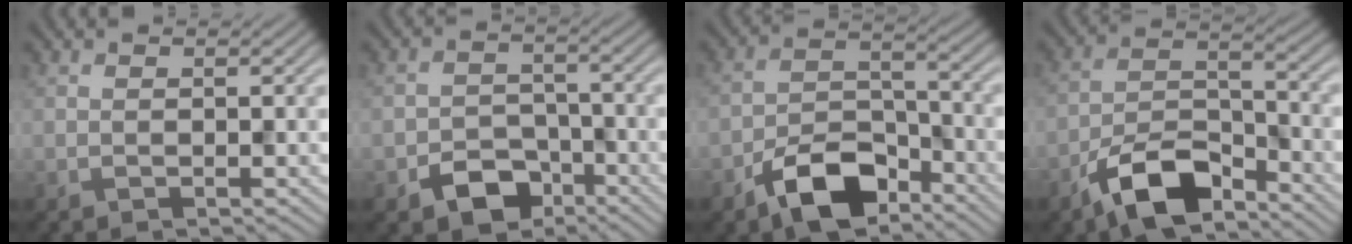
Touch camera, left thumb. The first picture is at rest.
{"total": 6.3, "force": [-3.7, 4.1, 2.9], "torque": [-0.050, -0.008, -0.073]}
{"total": 9.5, "force": [-6.3, 4.6, 5.5], "torque": [-0.093, -0.001, -0.129]}
{"total": 10.3, "force": [-7.0, 4.1, 6.3], "torque": [-0.112, -0.003, -0.149]}